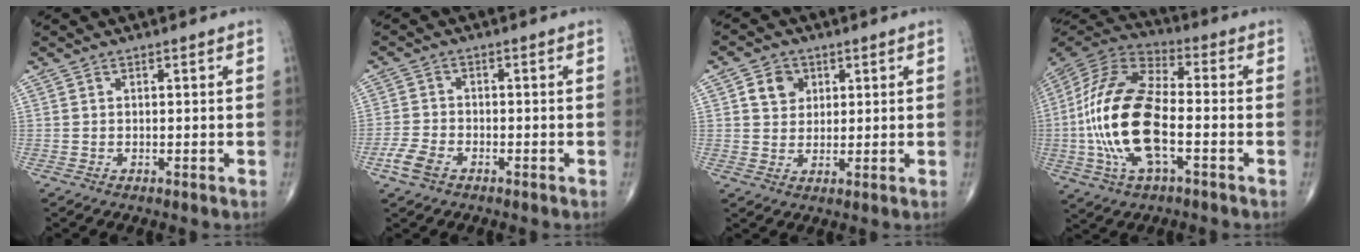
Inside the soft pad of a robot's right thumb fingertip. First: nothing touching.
{"total": 4.3, "force": [-2.5, 2.4, 2.6], "torque": [-0.062, 0.008, -0.050]}
{"total": 5.1, "force": [1.8, 4.3, 2.1], "torque": [-0.013, -0.005, 0.030]}
{"total": 20.6, "force": [-3.5, 9.1, 18.2], "torque": [-0.392, 0.021, -0.067]}